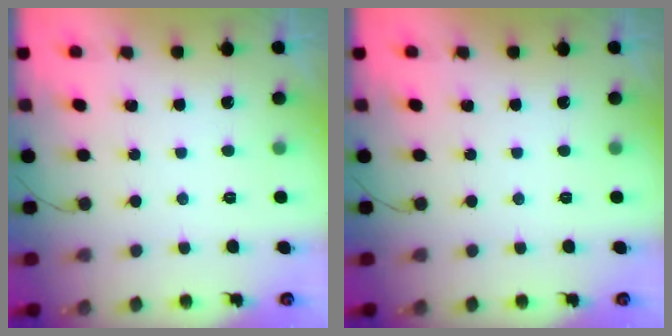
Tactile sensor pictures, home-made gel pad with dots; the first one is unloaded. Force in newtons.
{"total": 0.0}